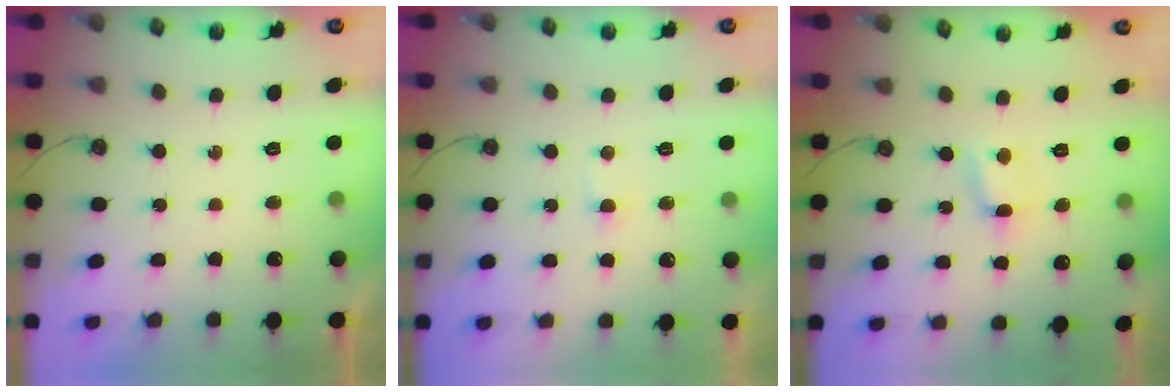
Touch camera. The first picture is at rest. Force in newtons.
{"total": 1.7, "press": 1.7, "slide": 0.3}
{"total": 1.5, "press": 1.5, "slide": 0.3}